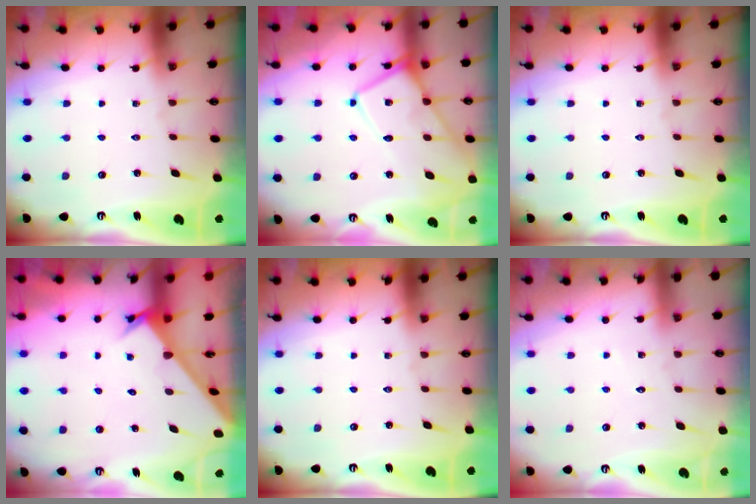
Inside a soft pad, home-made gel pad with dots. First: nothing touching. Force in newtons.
{"total": 13.2, "press": 13.2, "slide": 1.3}
{"total": 0.0}
{"total": 2.6, "press": 2.6, "slide": 0.2}
{"total": 0.0}
{"total": 2.9, "press": 2.9, "slide": 0.3}